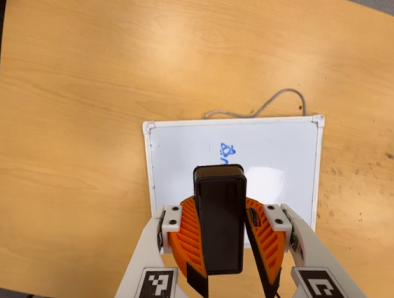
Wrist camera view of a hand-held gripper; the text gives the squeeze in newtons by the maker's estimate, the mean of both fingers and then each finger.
{"total": 9.7, "left": 9.9, "right": 9.6}